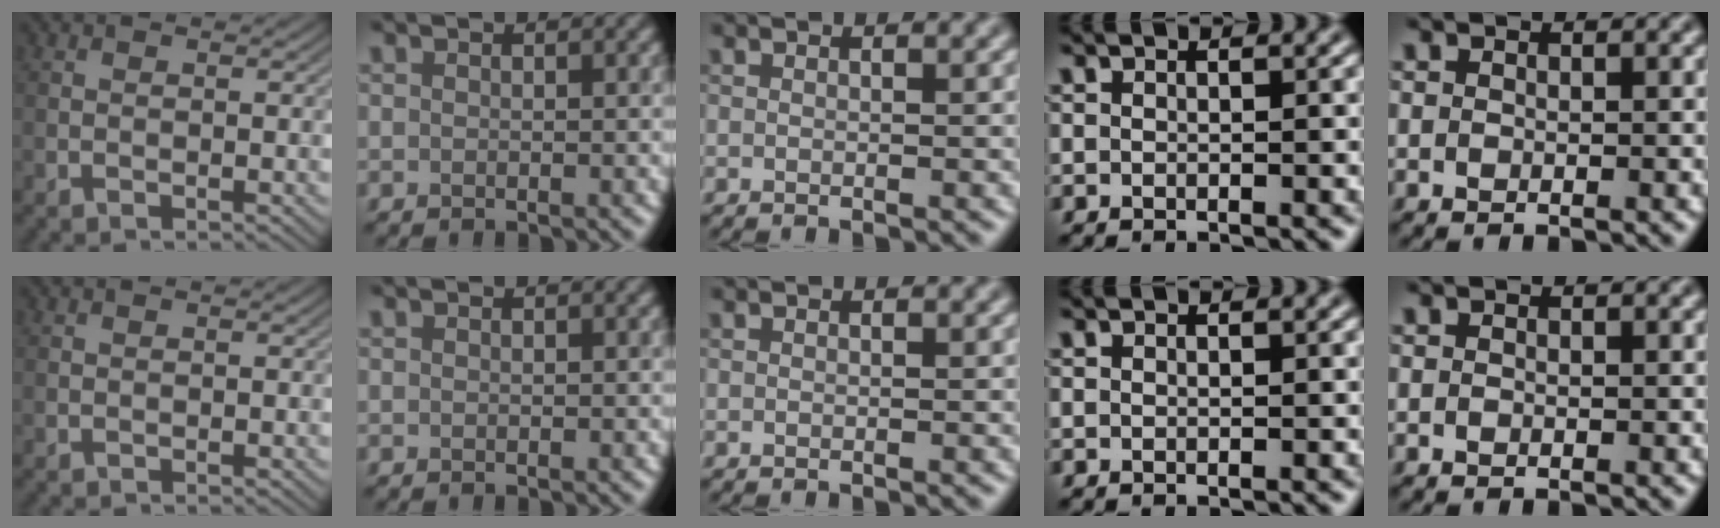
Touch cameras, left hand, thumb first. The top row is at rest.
{}